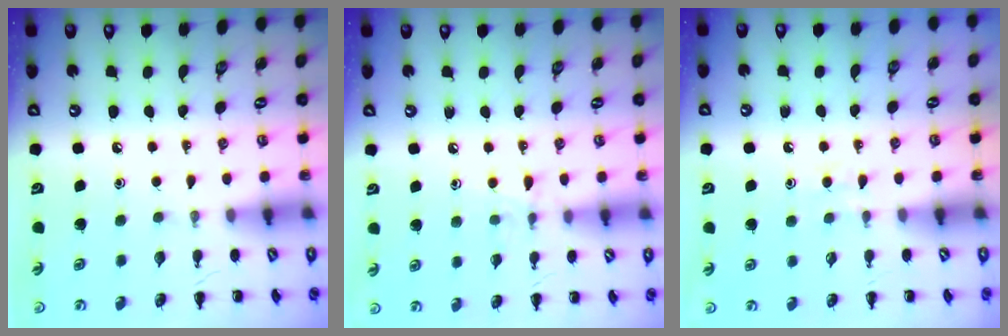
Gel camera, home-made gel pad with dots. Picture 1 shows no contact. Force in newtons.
{"total": 6.5, "press": 6.3, "slide": 1.4}
{"total": 2.6, "press": 2.5, "slide": 0.9}